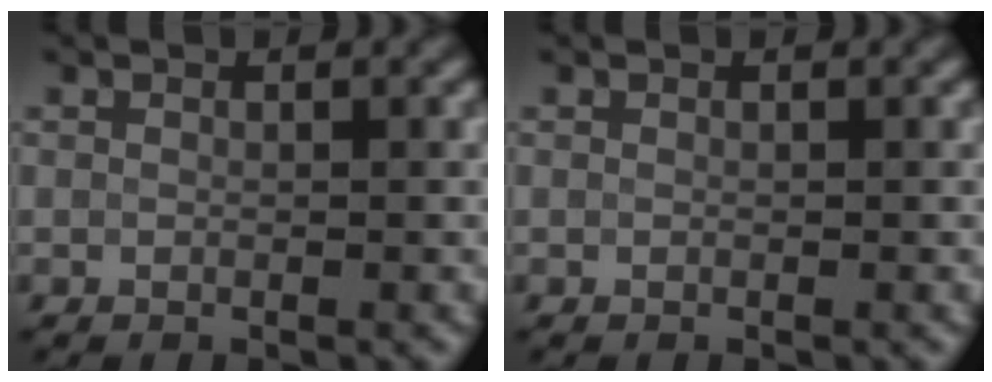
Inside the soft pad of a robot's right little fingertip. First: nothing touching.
{"total": 0.0}